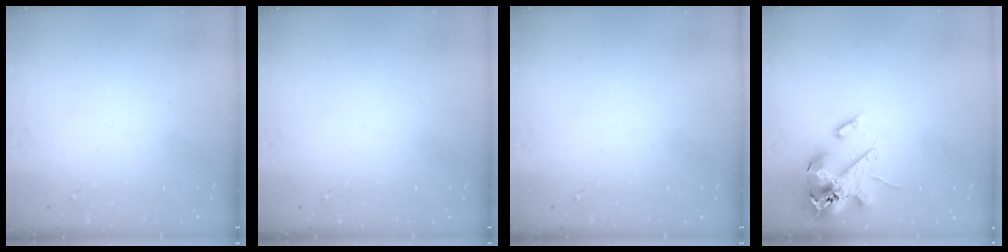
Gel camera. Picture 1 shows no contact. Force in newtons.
{"total": 0.0}
{"total": 0.0}
{"total": 16.3, "press": 16.1, "slide": 2.7}